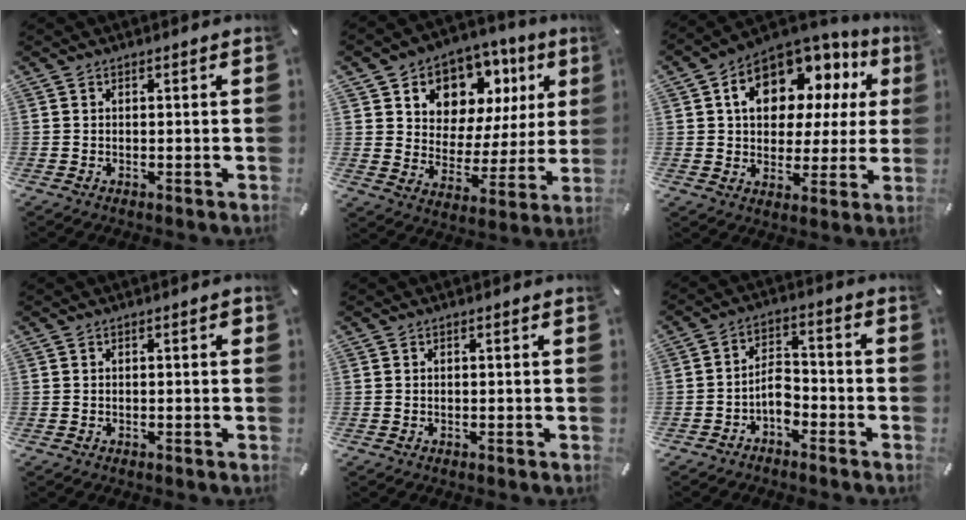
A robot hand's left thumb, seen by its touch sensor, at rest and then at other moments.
{"total": 9.9, "force": [5.7, 7.8, 2.2], "torque": [-0.034, -0.065, 0.105]}
{"total": 13.5, "force": [6.4, 9.5, 7.1], "torque": [-0.121, -0.042, 0.117]}
{"total": 0.8, "force": [0.0, 0.4, 0.6], "torque": [-0.011, 0.003, -0.001]}
{"total": 0.0}
{"total": 6.1, "force": [-3.3, 3.6, 3.7], "torque": [-0.074, 0.016, -0.061]}